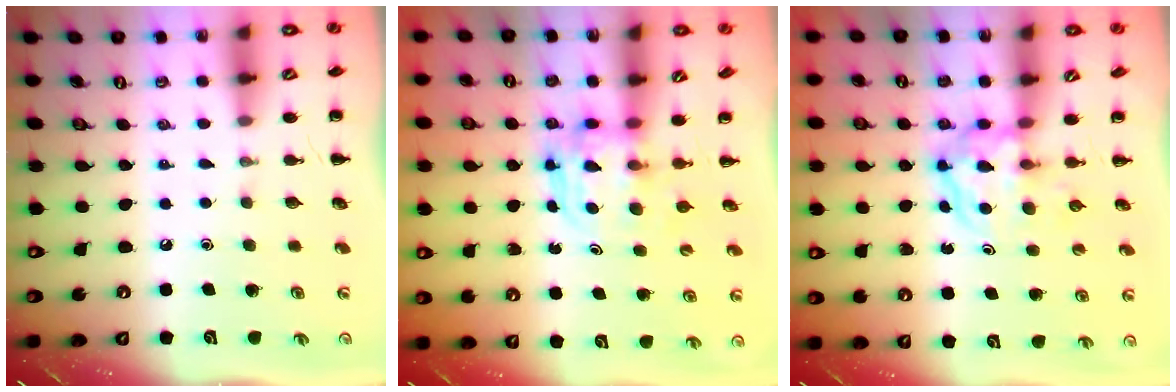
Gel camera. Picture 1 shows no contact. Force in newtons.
{"total": 3.6, "press": 3.6, "slide": 0.2}
{"total": 3.8, "press": 3.8, "slide": 0.5}